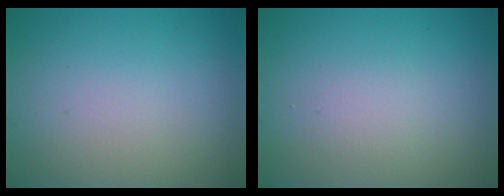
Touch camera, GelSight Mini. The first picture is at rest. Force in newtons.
{"total": 1.2, "press": 1.2, "slide": 0.1}